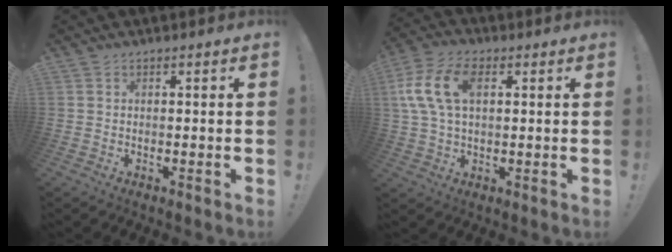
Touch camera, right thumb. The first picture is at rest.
{"total": 13.4, "force": [3.1, 8.1, 10.2], "torque": [-0.218, 0.009, 0.058]}